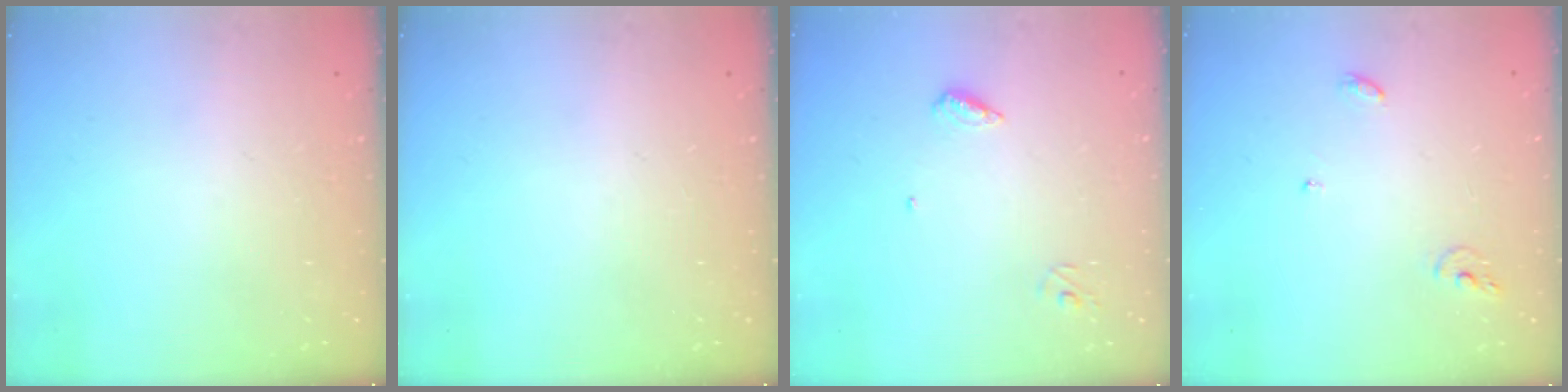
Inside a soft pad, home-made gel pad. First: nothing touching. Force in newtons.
{"total": 0.0}
{"total": 5.3, "press": 5.3, "slide": 0.6}
{"total": 5.4, "press": 5.4, "slide": 0.2}